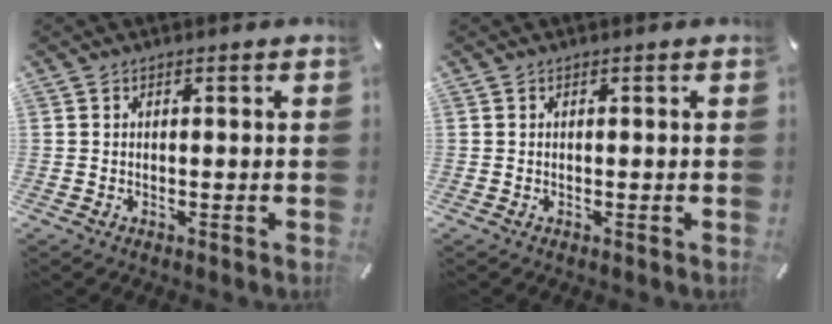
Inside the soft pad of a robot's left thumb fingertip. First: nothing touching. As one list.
[{"total": 0.0}]